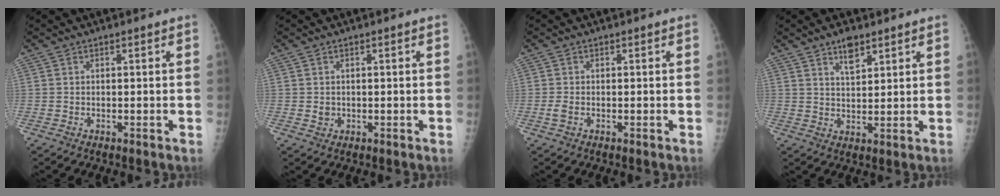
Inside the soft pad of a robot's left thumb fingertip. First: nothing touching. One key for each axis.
{"total": 1.4, "fx": 0.0, "fy": 1.3, "fz": 0.6, "tx": -0.006, "ty": 0.000, "tz": 0.005}
{"total": 1.6, "fx": -0.4, "fy": 1.0, "fz": 1.1, "tx": -0.029, "ty": -0.002, "tz": -0.010}
{"total": 4.8, "fx": 3.2, "fy": 2.0, "fz": 2.9, "tx": -0.037, "ty": -0.021, "tz": 0.056}